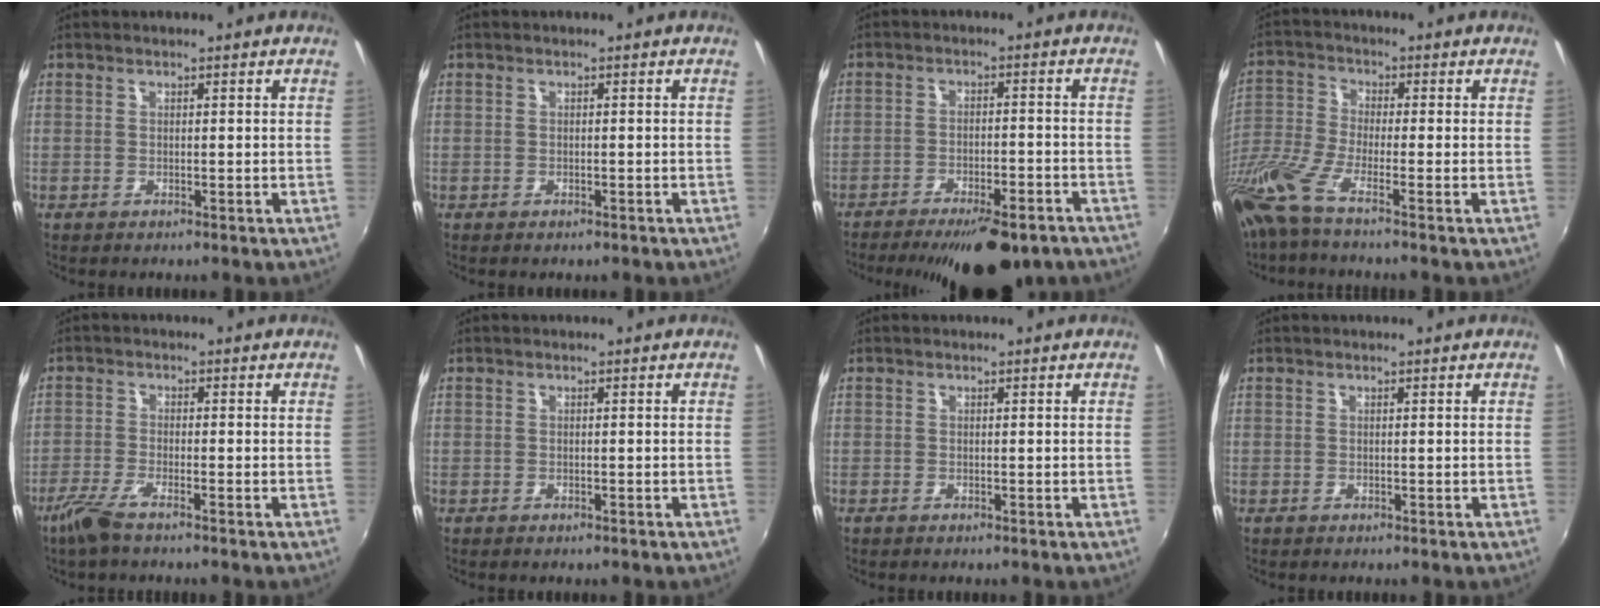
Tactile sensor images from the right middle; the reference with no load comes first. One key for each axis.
{"total": 0.5, "fx": -0.3, "fy": 0.2, "fz": 0.4, "tx": -0.008, "ty": -0.003, "tz": -0.003}
{"total": 16.6, "fx": -12.5, "fy": 5.2, "fz": 9.7, "tx": -0.175, "ty": -0.025, "tz": -0.163}
{"total": 9.4, "fx": -6.8, "fy": 0.4, "fz": 6.5, "tx": -0.149, "ty": -0.026, "tz": -0.140}
{"total": 4.7, "fx": -3.5, "fy": 0.4, "fz": 3.2, "tx": -0.082, "ty": -0.010, "tz": -0.072}
{"total": 0.0}
{"total": 0.0}
{"total": 0.0}